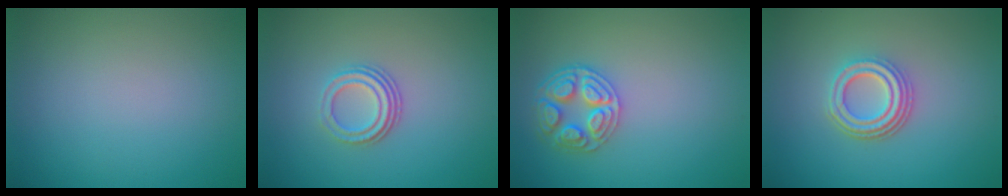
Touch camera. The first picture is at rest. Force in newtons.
{"total": 3.2, "press": 2.3, "slide": 2.3}
{"total": 3.8, "press": 3.5, "slide": 1.6}
{"total": 4.0, "press": 3.1, "slide": 2.5}